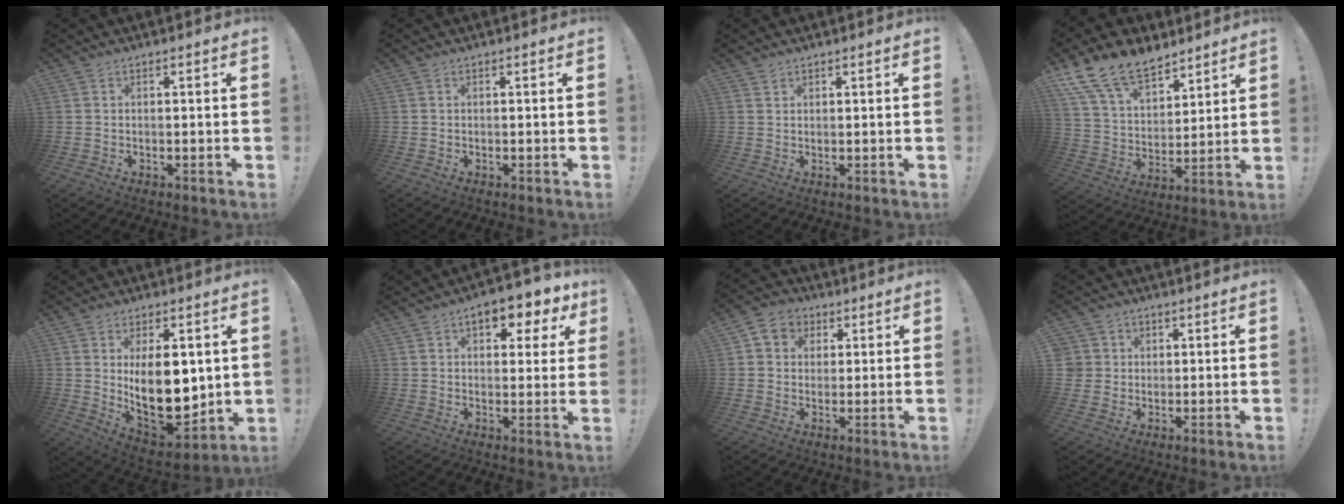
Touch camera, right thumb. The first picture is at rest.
{"total": 0.0}
{"total": 1.1, "force": [1.0, 0.4, 0.1], "torque": [-0.002, -0.003, 0.020]}
{"total": 16.0, "force": [12.0, 8.1, 6.7], "torque": [-0.128, -0.081, 0.226]}
{"total": 18.1, "force": [2.5, 9.7, 15.1], "torque": [-0.252, -0.040, 0.052]}
{"total": 8.1, "force": [3.8, 4.2, 5.7], "torque": [-0.069, -0.018, 0.064]}
{"total": 6.9, "force": [2.1, 6.1, 2.3], "torque": [-0.029, -0.004, 0.042]}
{"total": 4.5, "force": [1.3, 4.3, 0.5], "torque": [-0.009, -0.004, 0.026]}